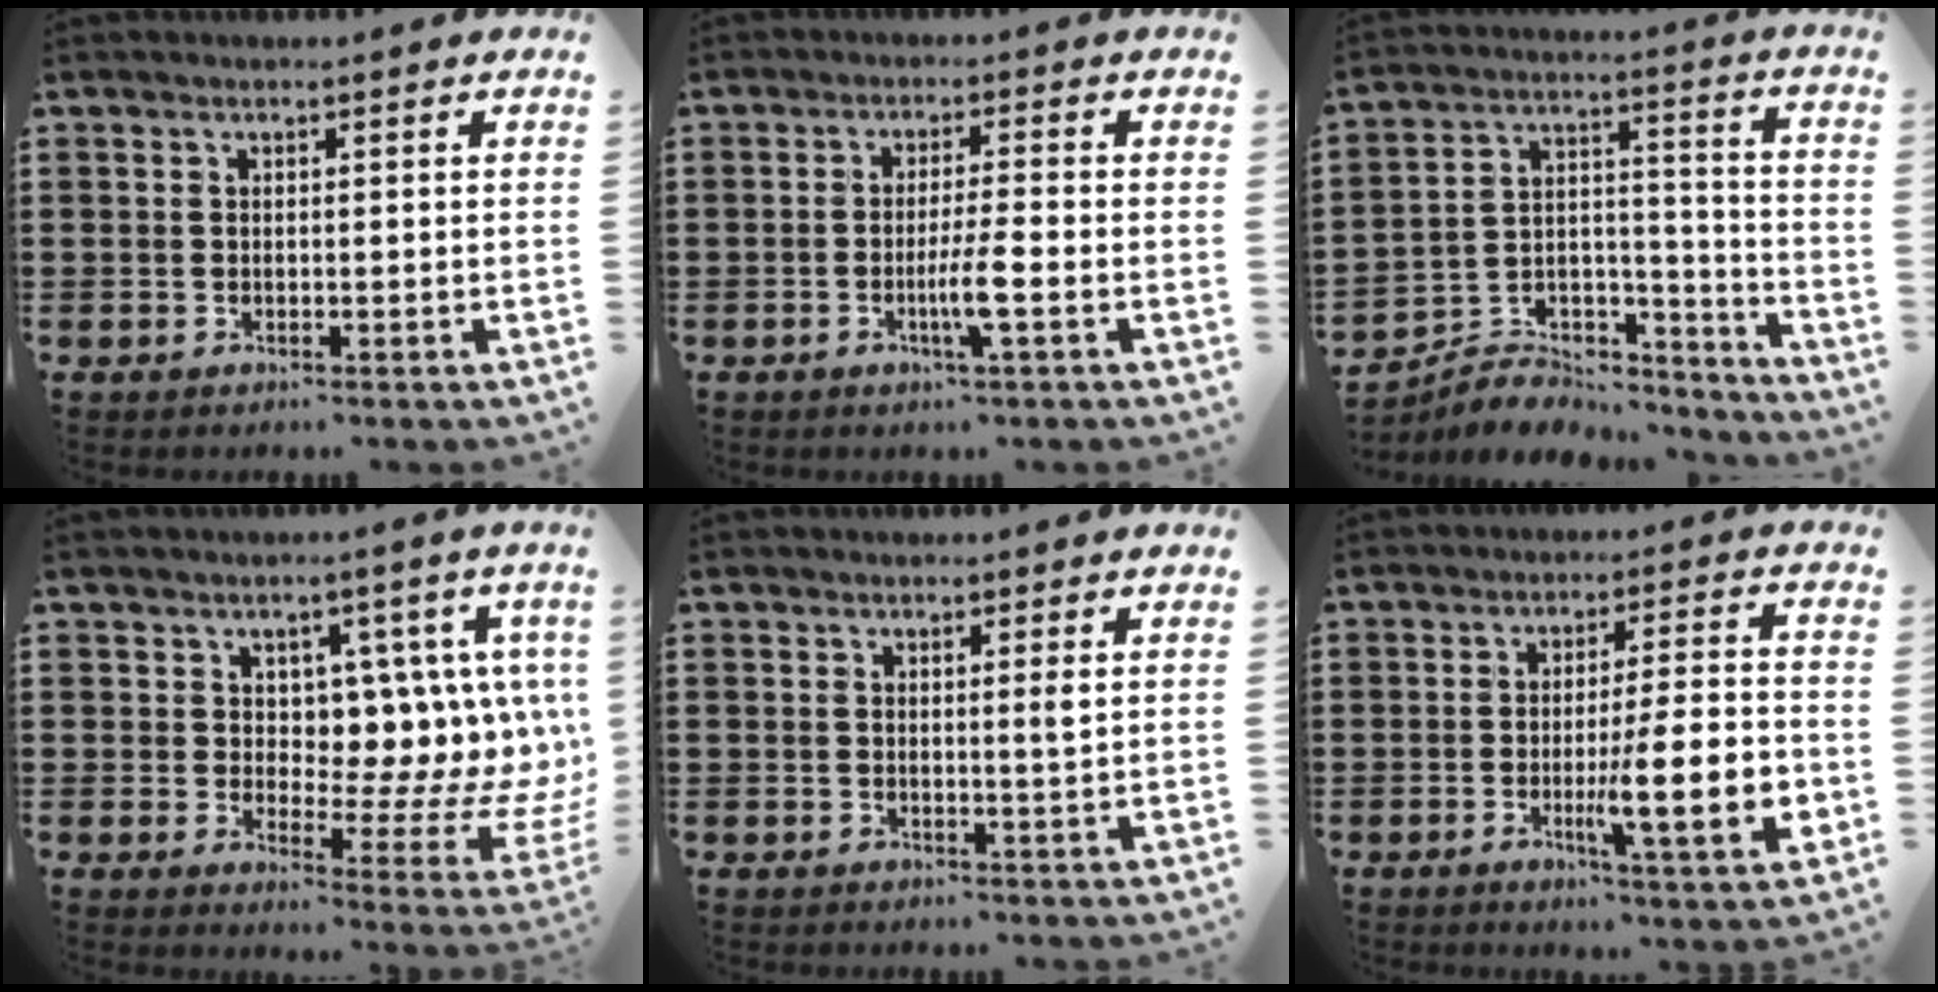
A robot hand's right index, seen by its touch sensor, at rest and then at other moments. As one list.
[{"total": 4.9, "force": [-1.6, 0.0, 4.7], "torque": [-0.094, -0.016, -0.033]}, {"total": 6.0, "force": [-5.4, 2.6, 0.9], "torque": [-0.015, 0.013, -0.105]}, {"total": 7.4, "force": [3.5, 4.5, 4.7], "torque": [-0.077, -0.050, 0.057]}, {"total": 1.5, "force": [0.5, -0.1, 1.4], "torque": [-0.028, -0.002, 0.007]}, {"total": 11.9, "force": [-2.6, 2.2, 11.5], "torque": [-0.176, -0.012, -0.043]}]